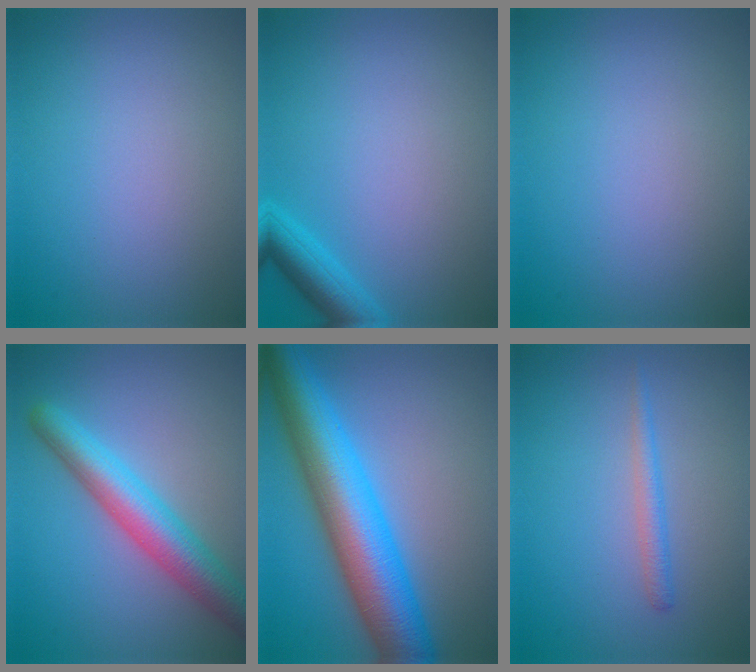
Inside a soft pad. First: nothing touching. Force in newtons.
{"total": 2.9, "press": 2.9, "slide": 0.2}
{"total": 0.0}
{"total": 6.1, "press": 6.1, "slide": 0.3}
{"total": 11.0, "press": 11.0, "slide": 0.0}
{"total": 1.5, "press": 1.5, "slide": 0.1}